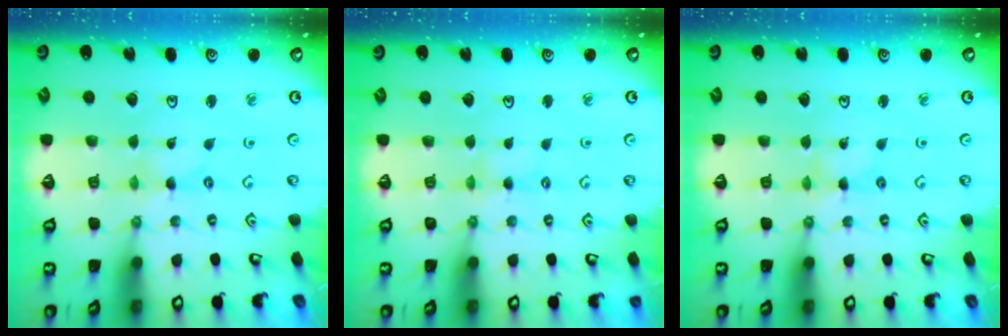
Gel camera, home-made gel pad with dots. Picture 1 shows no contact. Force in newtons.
{"total": 2.5, "press": 2.4, "slide": 0.4}
{"total": 0.0}